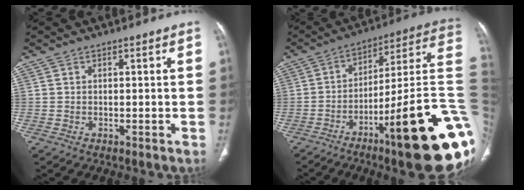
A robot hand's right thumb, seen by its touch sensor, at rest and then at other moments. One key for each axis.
{"total": 28.2, "fx": -9.5, "fy": 4.8, "fz": 26.1, "tx": -0.269, "ty": 0.067, "tz": -0.144}